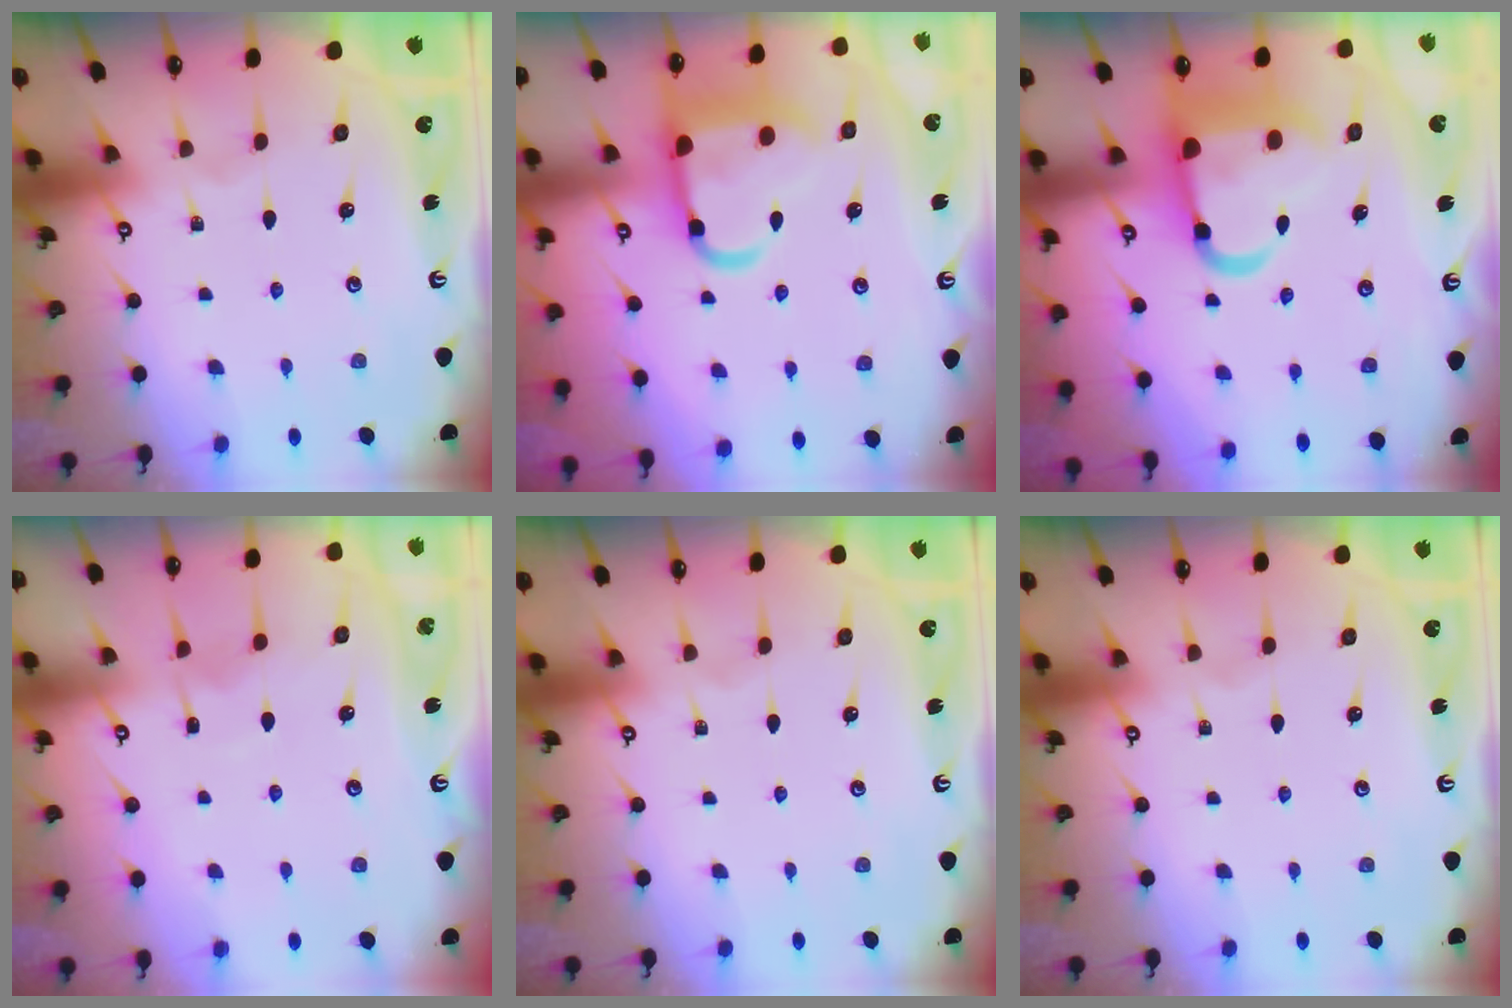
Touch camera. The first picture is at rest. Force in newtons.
{"total": 13.4, "press": 13.3, "slide": 1.7}
{"total": 13.6, "press": 13.5, "slide": 1.6}
{"total": 4.7, "press": 4.7, "slide": 0.6}
{"total": 0.0}
{"total": 0.0}